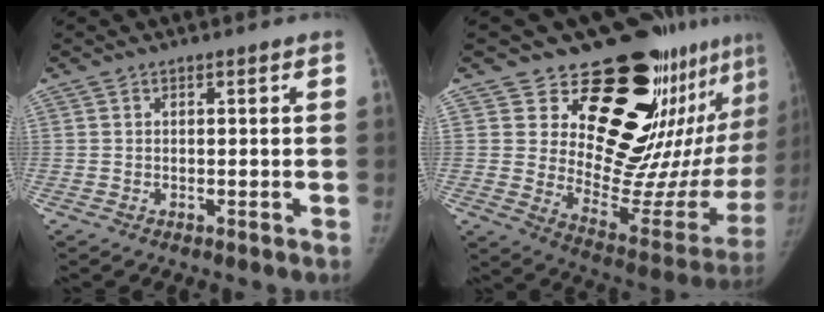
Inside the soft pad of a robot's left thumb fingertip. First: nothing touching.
{"total": 26.0, "force": [16.9, 11.7, 16.0], "torque": [-0.188, -0.120, 0.245]}